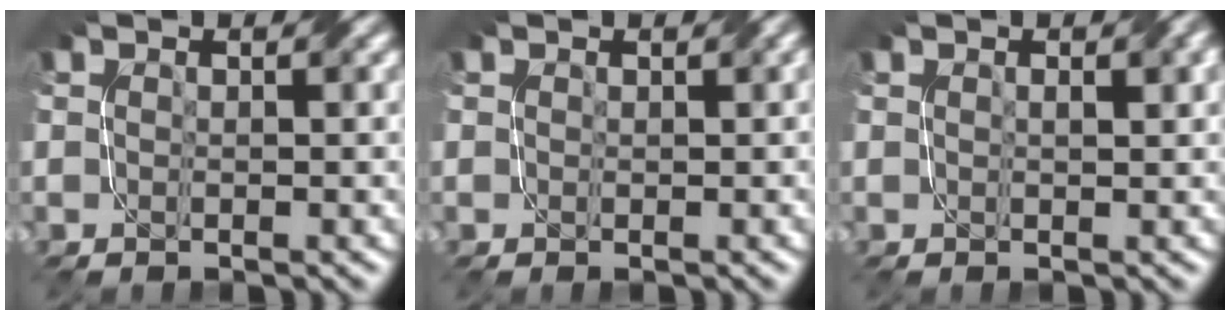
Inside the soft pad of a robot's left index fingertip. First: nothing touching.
{"total": 0.6, "force": [-0.5, 0.0, -0.3], "torque": [0.008, 0.002, -0.008]}
{"total": 1.5, "force": [0.5, 0.4, 1.4], "torque": [-0.018, -0.001, 0.010]}